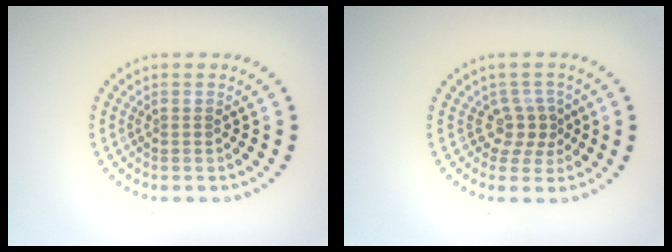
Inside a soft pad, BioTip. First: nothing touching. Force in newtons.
{"total": 2.4, "press": 1.6, "slide": 1.8}